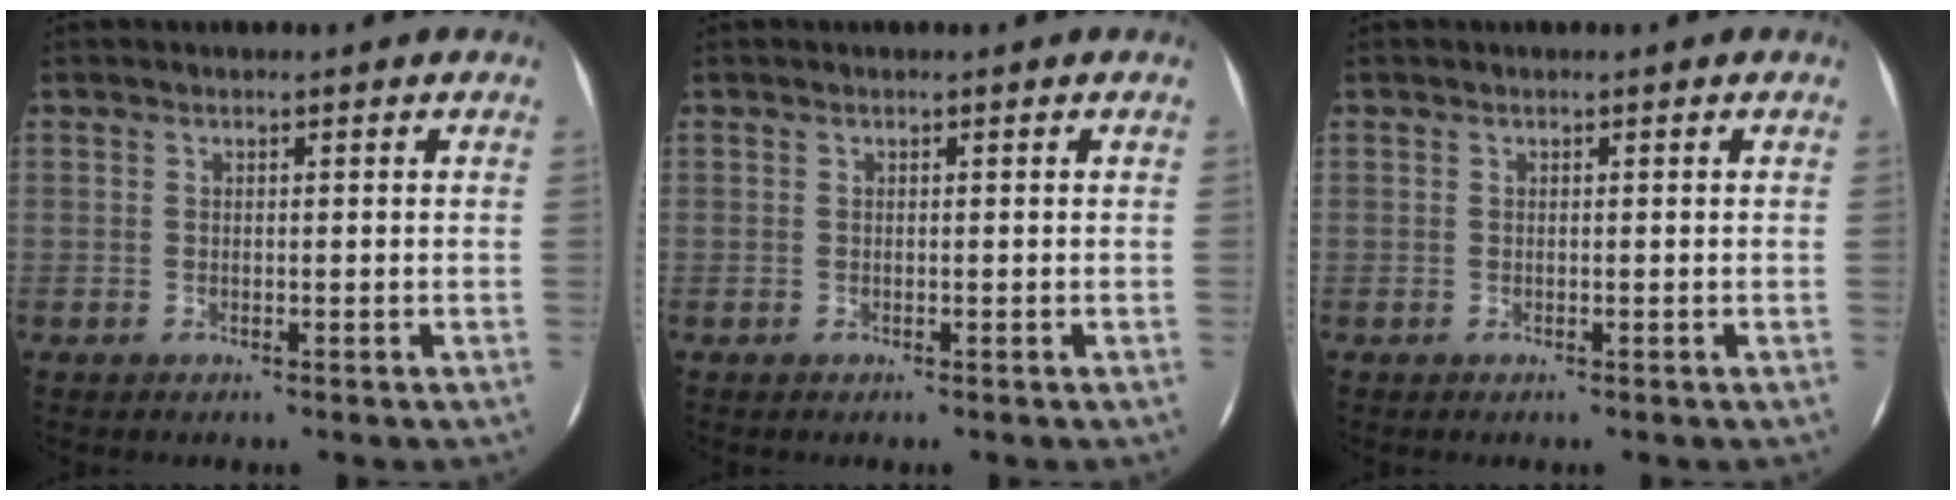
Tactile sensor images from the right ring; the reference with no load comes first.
{"total": 0.0}
{"total": 0.0}